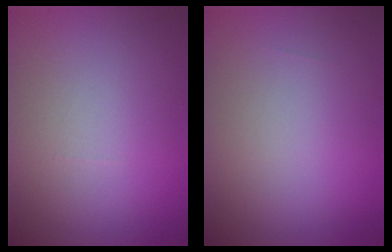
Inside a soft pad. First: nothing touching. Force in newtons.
{"total": 0.0}